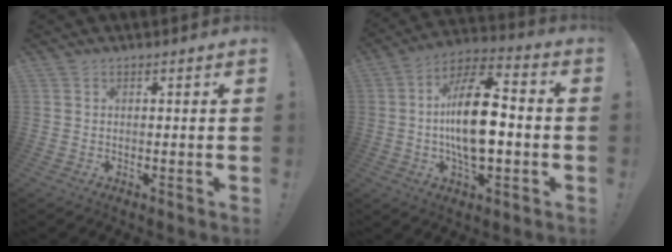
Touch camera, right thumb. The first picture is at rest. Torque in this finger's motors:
{"motor_torque": [2.26, 2.72, 2.06, -0.48, 0.68]}